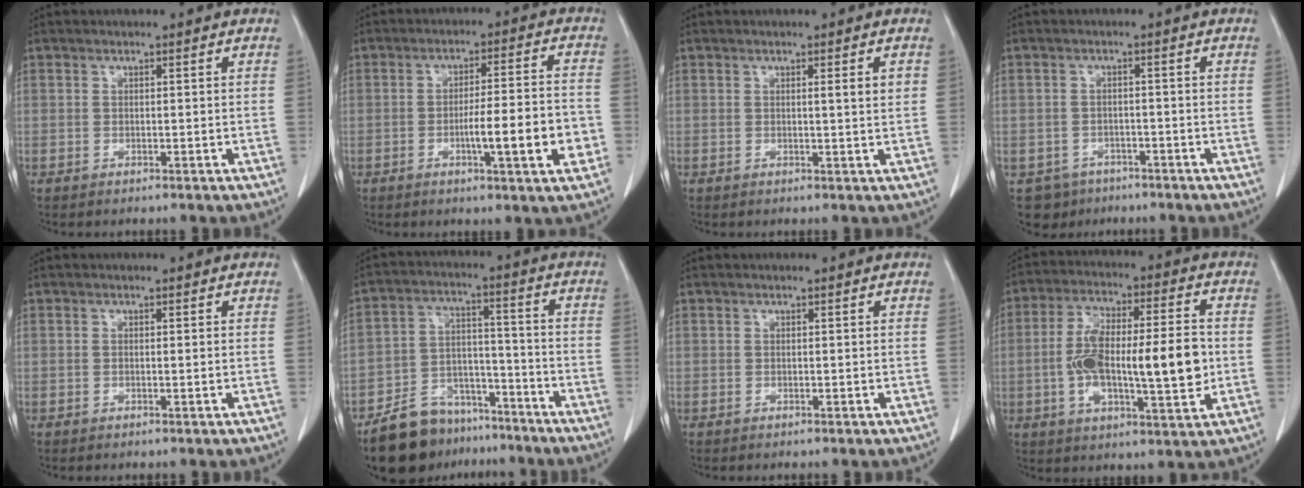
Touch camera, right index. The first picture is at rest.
{"total": 10.3, "force": [-3.0, 0.9, 9.9], "torque": [-0.149, 0.002, -0.045]}
{"total": 2.0, "force": [0.6, -0.1, 1.9], "torque": [-0.030, -0.001, 0.008]}
{"total": 4.6, "force": [-2.8, 3.6, 0.0], "torque": [0.007, 0.009, -0.036]}
{"total": 0.6, "force": [0.0, 0.1, 0.6], "torque": [-0.015, -0.002, 0.001]}
{"total": 11.8, "force": [-9.4, 6.2, 3.4], "torque": [-0.051, 0.033, -0.152]}
{"total": 0.0}
{"total": 16.9, "force": [-1.3, 4.3, 16.3], "torque": [-0.289, 0.011, -0.020]}